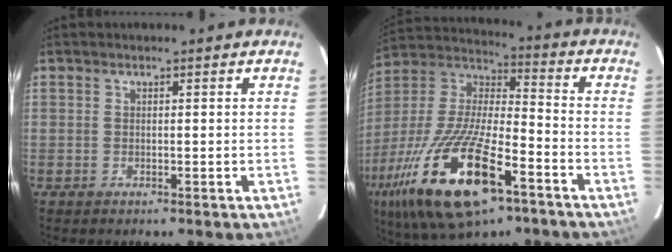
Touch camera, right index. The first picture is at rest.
{"total": 25.4, "force": [-13.1, 8.9, 19.8], "torque": [-0.400, -0.048, -0.238]}